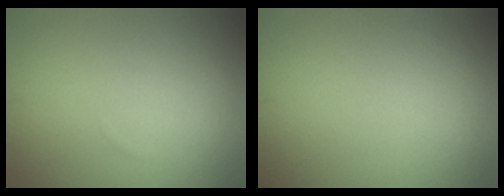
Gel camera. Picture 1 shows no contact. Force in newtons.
{"total": 0.0}